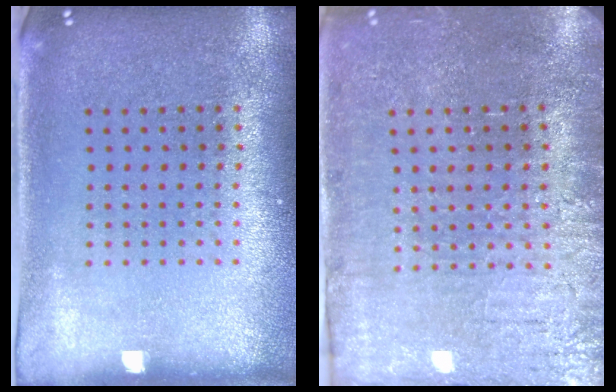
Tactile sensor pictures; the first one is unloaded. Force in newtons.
{"total": 3.7, "press": 3.4, "slide": 1.3}